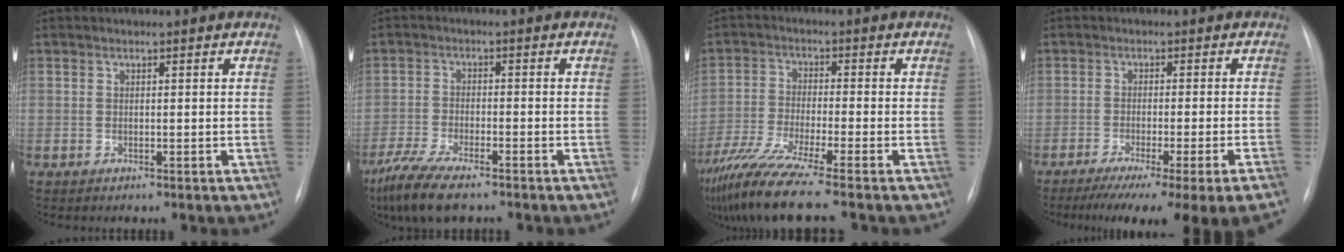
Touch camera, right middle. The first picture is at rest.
{"total": 9.1, "force": [-6.8, 1.9, 5.6], "torque": [-0.111, -0.024, -0.117]}
{"total": 11.6, "force": [-9.0, -1.0, 7.2], "torque": [-0.136, -0.040, -0.157]}
{"total": 14.6, "force": [-11.1, -0.8, 9.4], "torque": [-0.100, -0.035, -0.163]}